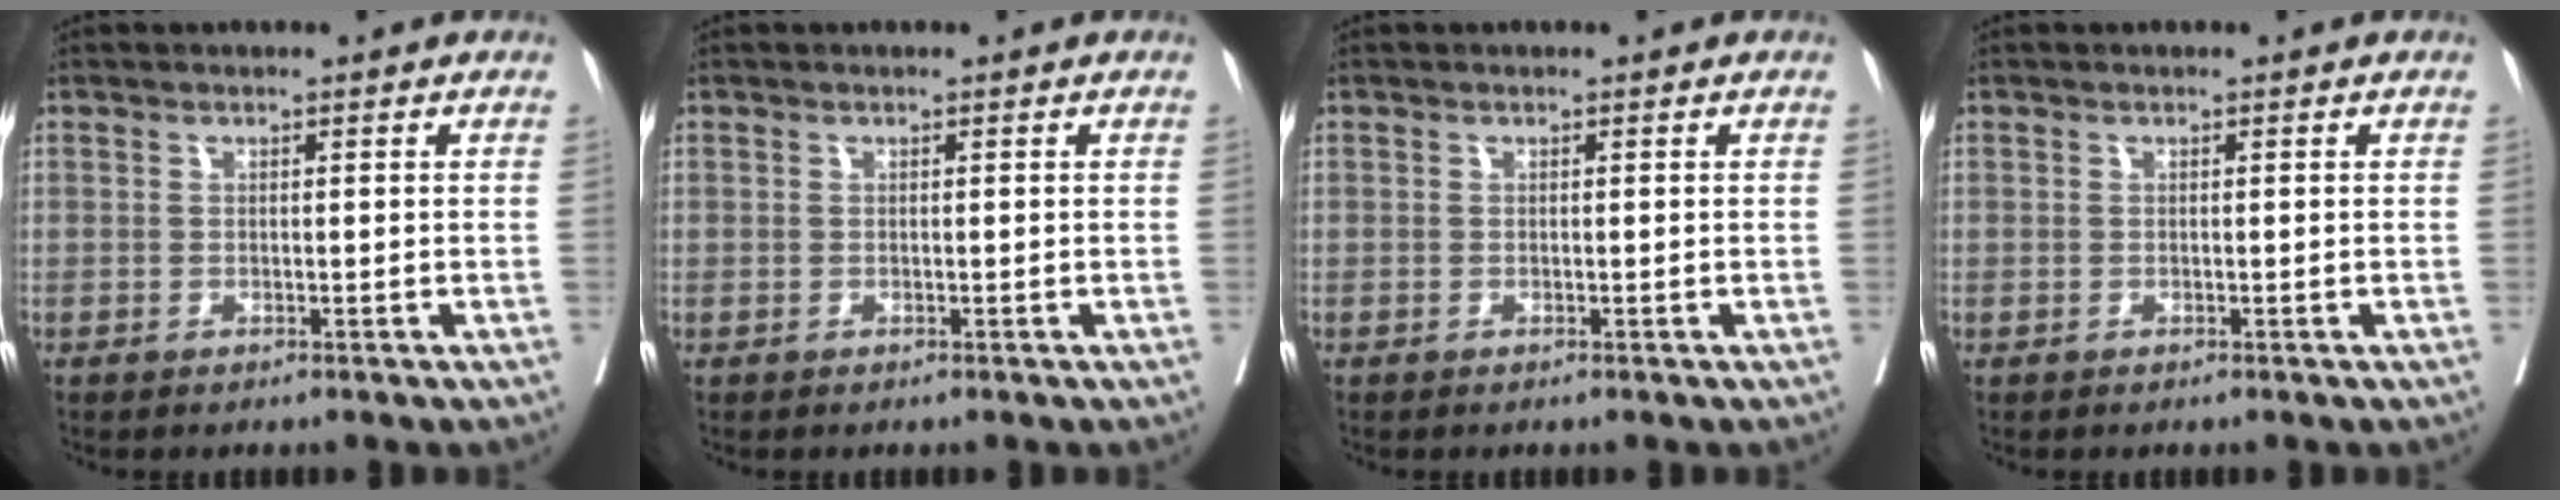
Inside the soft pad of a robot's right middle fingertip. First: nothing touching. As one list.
[{"total": 0.0}, {"total": 0.0}, {"total": 0.0}]